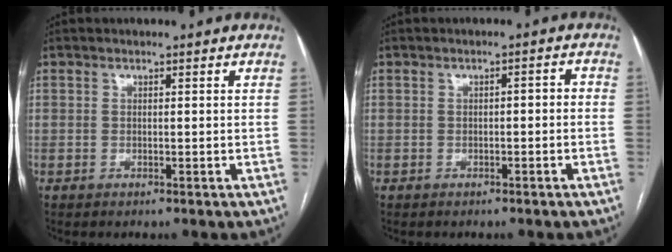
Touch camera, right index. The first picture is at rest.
{"total": 1.7, "force": [-0.4, 0.6, 1.5], "torque": [-0.019, 0.009, -0.006]}